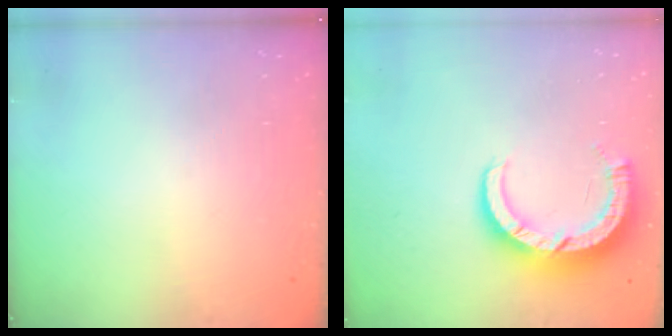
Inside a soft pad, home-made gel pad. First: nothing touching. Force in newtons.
{"total": 9.2, "press": 9.2, "slide": 0.7}